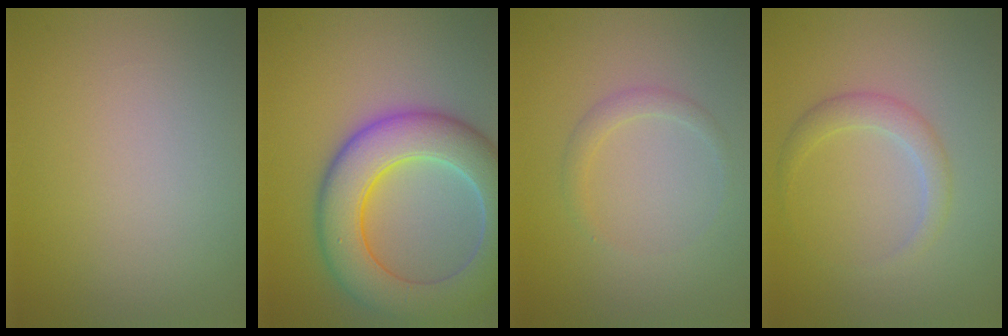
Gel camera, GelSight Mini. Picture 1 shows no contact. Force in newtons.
{"total": 9.3, "press": 9.3, "slide": 0.6}
{"total": 1.3, "press": 1.3, "slide": 0.0}
{"total": 1.9, "press": 1.9, "slide": 0.1}